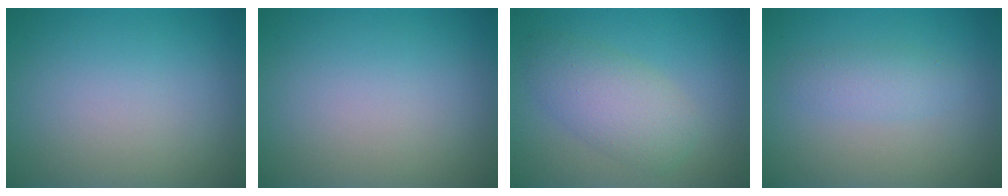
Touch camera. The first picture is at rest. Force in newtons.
{"total": 0.0}
{"total": 4.3, "press": 4.3, "slide": 0.2}
{"total": 1.9, "press": 1.9, "slide": 0.0}